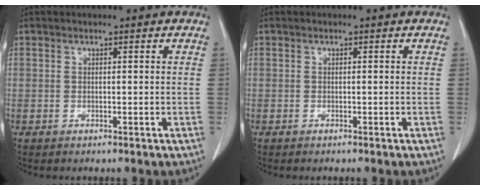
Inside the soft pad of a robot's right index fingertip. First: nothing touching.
{"total": 0.0}